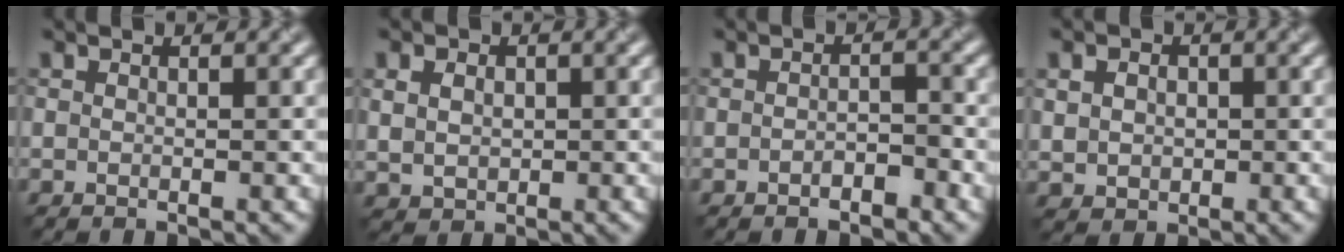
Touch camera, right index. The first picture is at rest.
{"total": 2.5, "force": [0.5, 2.0, 1.4], "torque": [-0.035, -0.001, 0.015]}
{"total": 1.7, "force": [-1.1, 0.6, 1.1], "torque": [-0.017, 0.002, -0.020]}
{"total": 2.3, "force": [0.3, 2.1, 1.0], "torque": [-0.027, 0.001, 0.010]}